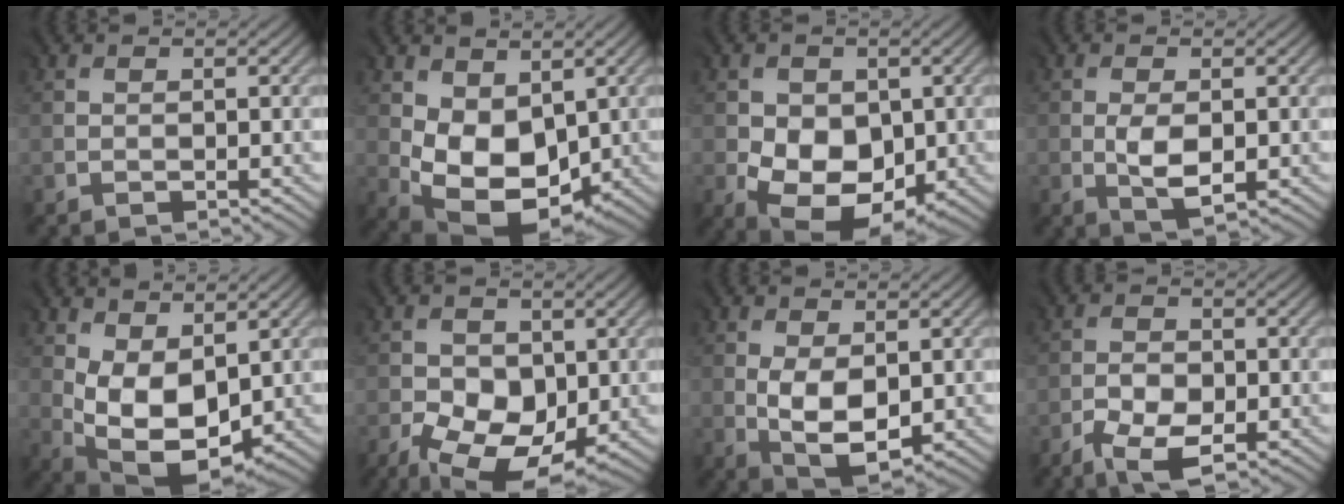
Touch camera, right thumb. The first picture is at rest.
{"total": 8.7, "force": [0.2, 6.1, 6.2], "torque": [-0.136, -0.021, 0.008]}
{"total": 10.5, "force": [-1.9, 7.8, 6.8], "torque": [-0.115, -0.021, -0.024]}
{"total": 3.9, "force": [-0.7, 2.0, 3.3], "torque": [-0.073, -0.008, -0.006]}
{"total": 9.1, "force": [0.8, 5.6, 7.1], "torque": [-0.158, -0.009, 0.020]}
{"total": 10.4, "force": [-3.4, 6.6, 7.3], "torque": [-0.142, -0.021, -0.057]}
{"total": 6.7, "force": [-0.4, 3.8, 5.4], "torque": [-0.111, -0.012, 0.001]}
{"total": 6.5, "force": [-4.2, 2.7, 4.1], "torque": [-0.083, -0.013, -0.077]}